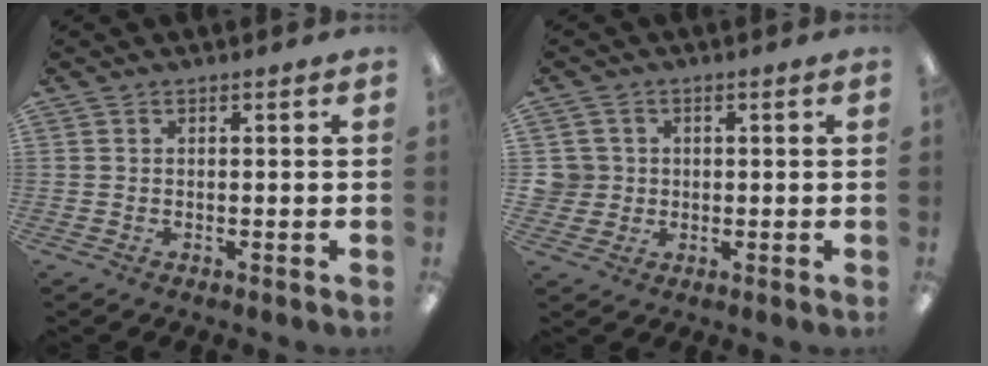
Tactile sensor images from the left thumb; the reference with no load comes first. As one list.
[{"total": 4.7, "force": [0.5, 4.6, 0.6], "torque": [-0.014, 0.009, 0.011]}]